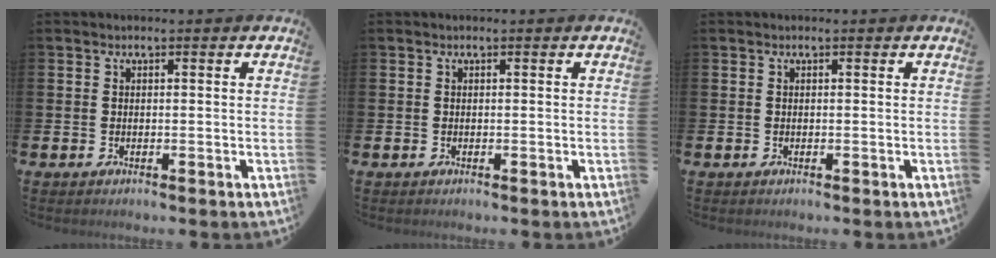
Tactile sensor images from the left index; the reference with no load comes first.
{"total": 0.0}
{"total": 0.0}